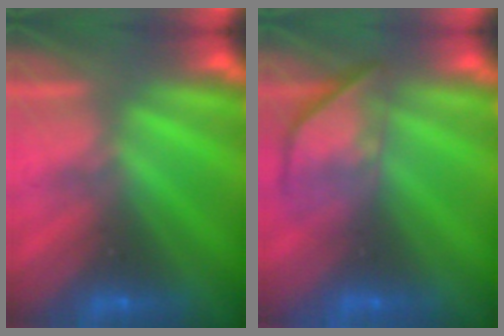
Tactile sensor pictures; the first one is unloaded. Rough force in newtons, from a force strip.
{"total": 3.8}